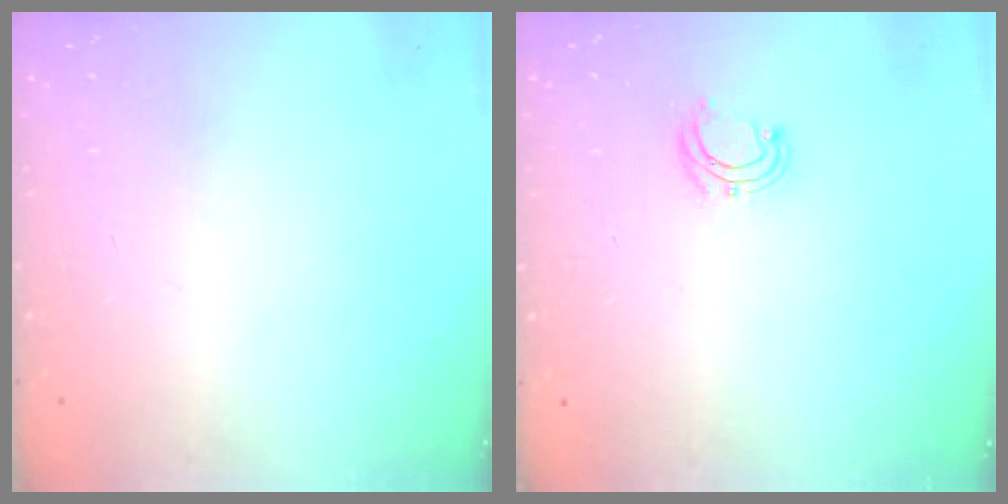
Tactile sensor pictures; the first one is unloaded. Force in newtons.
{"total": 4.6, "press": 4.5, "slide": 0.5}